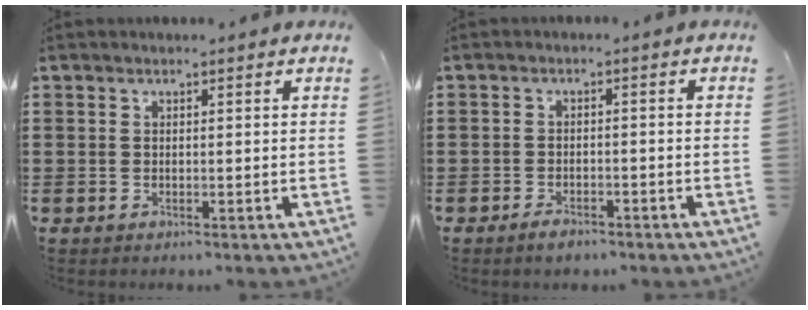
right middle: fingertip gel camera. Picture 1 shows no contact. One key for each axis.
{"total": 1.8, "fx": -1.6, "fy": 0.6, "fz": 0.6, "tx": -0.014, "ty": 0.002, "tz": -0.032}